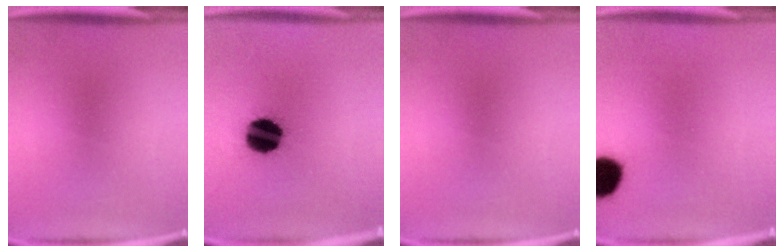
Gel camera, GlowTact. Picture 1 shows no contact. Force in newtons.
{"total": 15.3}
{"total": 0.0}
{"total": 9.1}